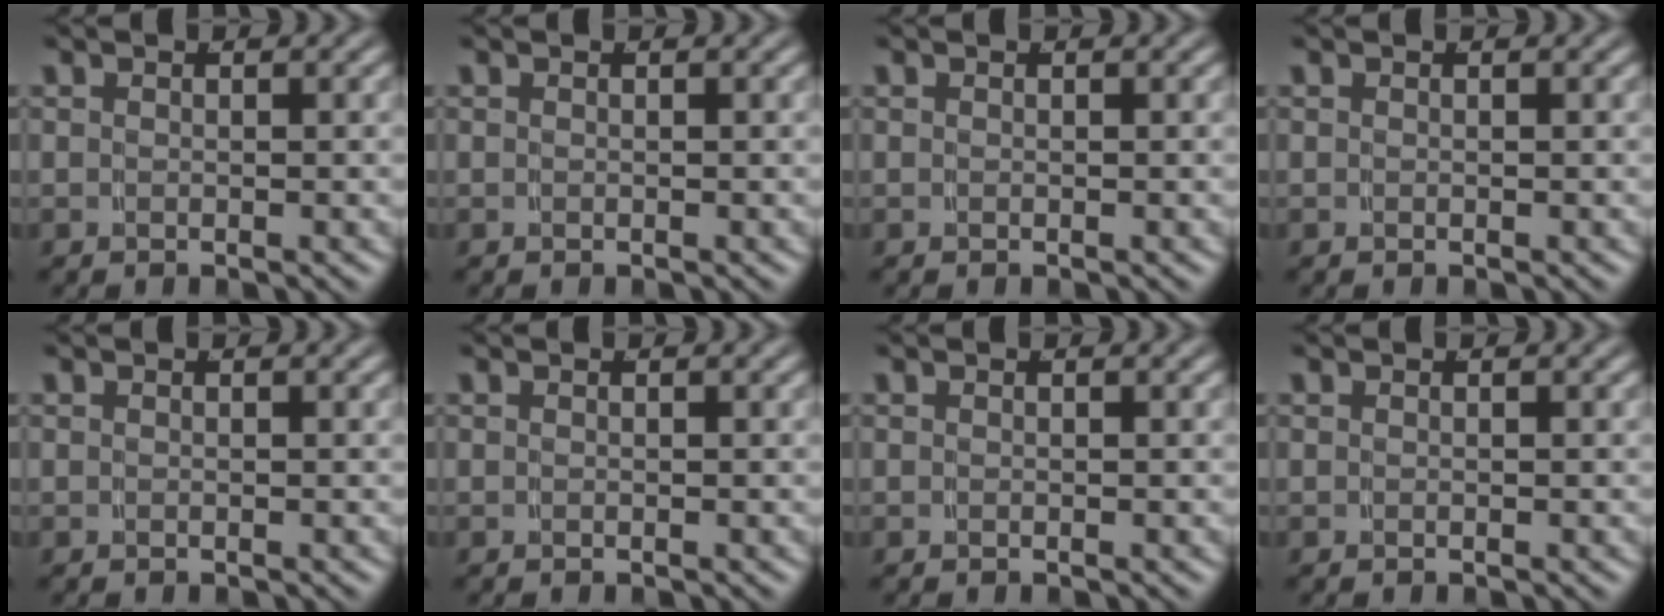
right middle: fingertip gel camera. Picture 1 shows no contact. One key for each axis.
{"total": 0.0}
{"total": 0.0}
{"total": 0.0}
{"total": 0.0}
{"total": 0.0}
{"total": 0.0}
{"total": 0.0}